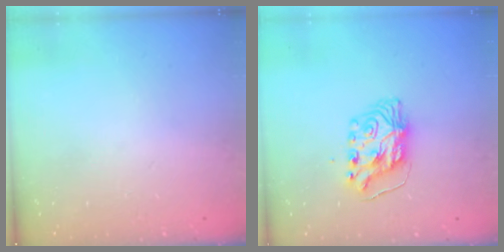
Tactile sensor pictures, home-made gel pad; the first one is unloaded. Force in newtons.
{"total": 9.3, "press": 9.3, "slide": 0.9}